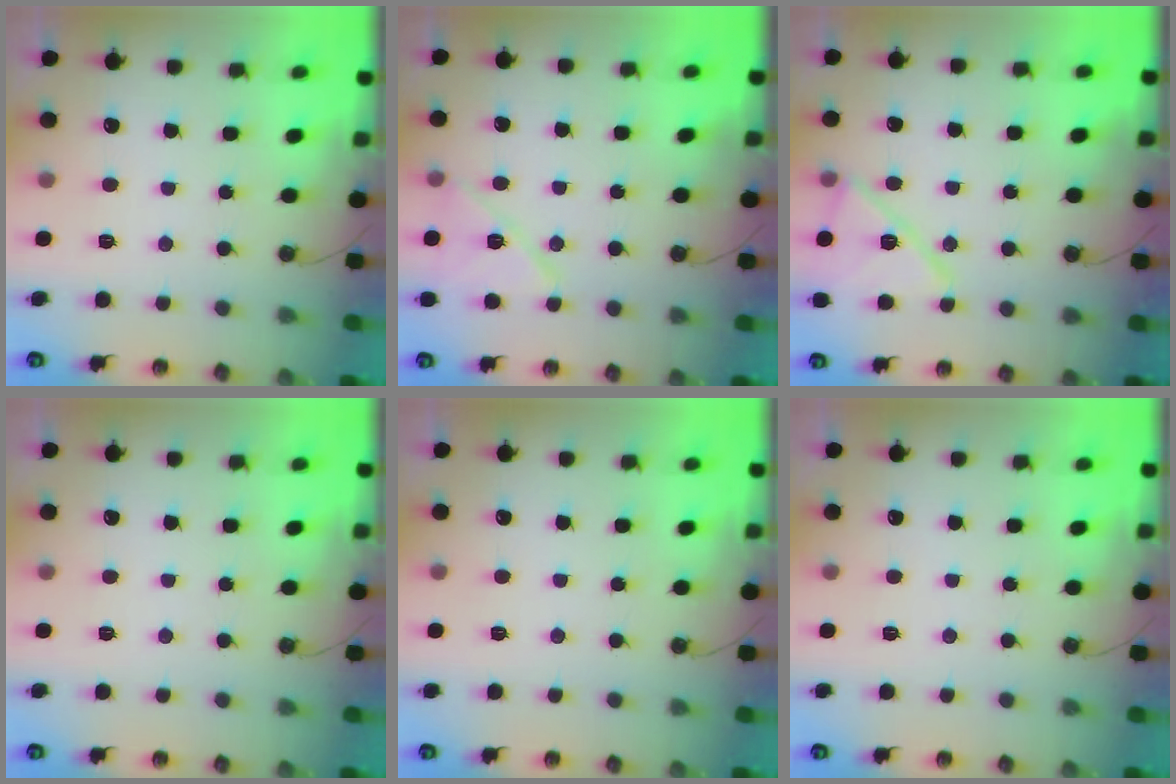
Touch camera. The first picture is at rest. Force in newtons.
{"total": 11.7, "press": 11.6, "slide": 0.9}
{"total": 13.1, "press": 13.1, "slide": 0.8}
{"total": 0.0}
{"total": 0.0}
{"total": 0.0}